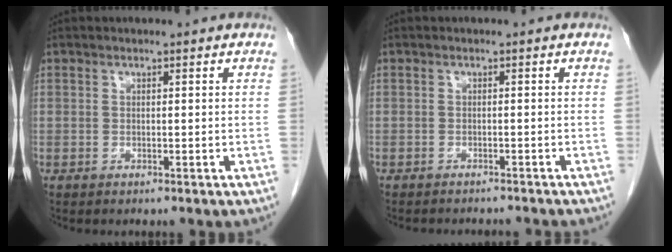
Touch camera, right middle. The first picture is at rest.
{"total": 5.9, "force": [-5.6, 1.1, 1.6], "torque": [-0.015, -0.004, -0.062]}